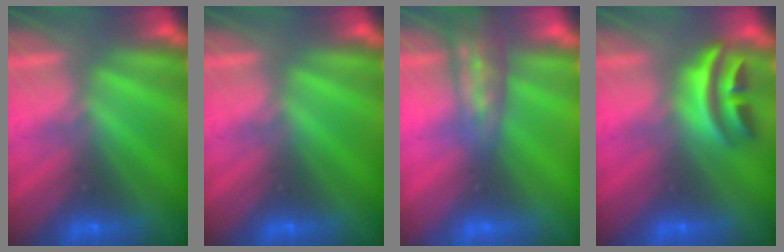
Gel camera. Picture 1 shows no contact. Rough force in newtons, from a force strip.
{"total": 0.0}
{"total": 2.7}
{"total": 2.9}